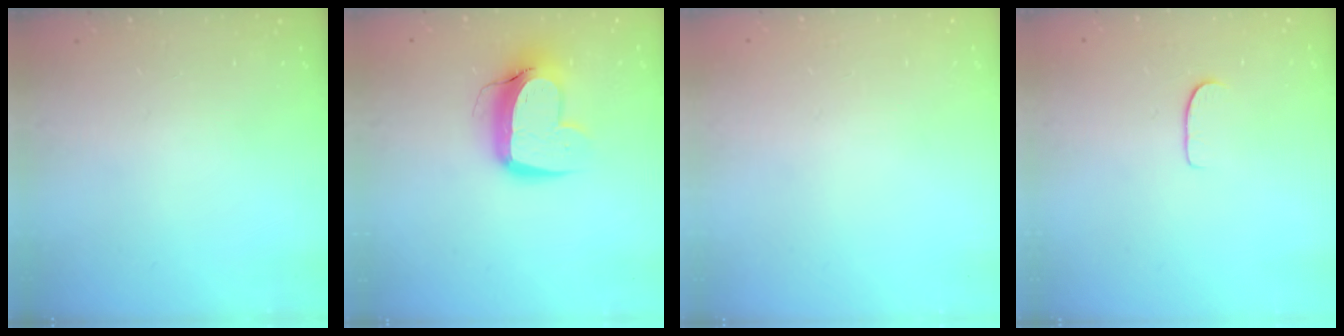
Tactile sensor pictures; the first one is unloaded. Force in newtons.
{"total": 12.3, "press": 12.2, "slide": 1.3}
{"total": 0.0}
{"total": 5.2, "press": 5.2, "slide": 0.4}